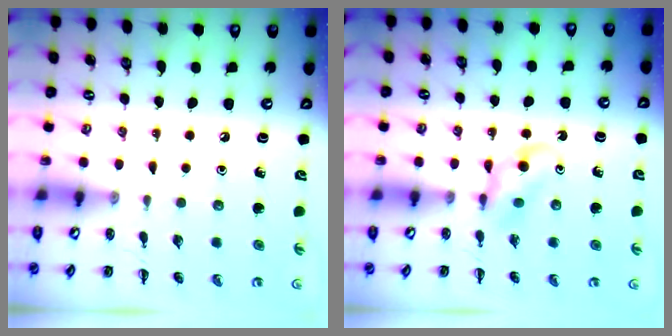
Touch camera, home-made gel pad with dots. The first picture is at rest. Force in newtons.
{"total": 3.5, "press": 3.1, "slide": 1.6}